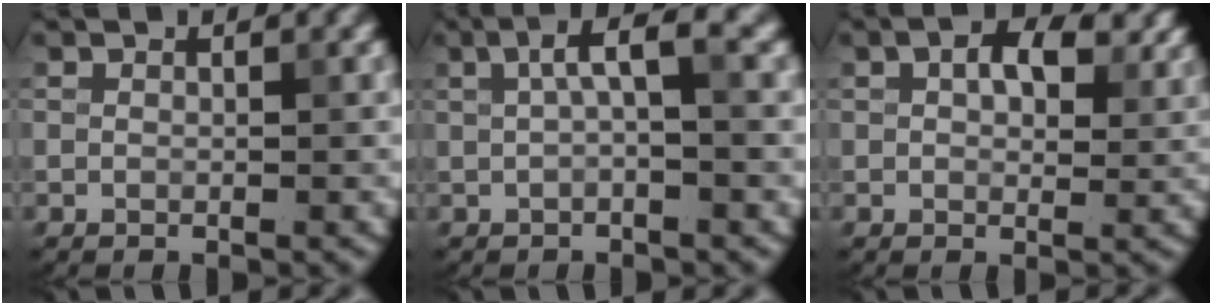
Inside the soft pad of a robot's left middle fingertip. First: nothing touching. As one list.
[{"total": 3.0, "force": [0.7, 0.5, 2.9], "torque": [-0.050, 0.013, 0.007]}, {"total": 5.5, "force": [2.0, 3.1, 4.0], "torque": [-0.057, 0.003, 0.028]}]